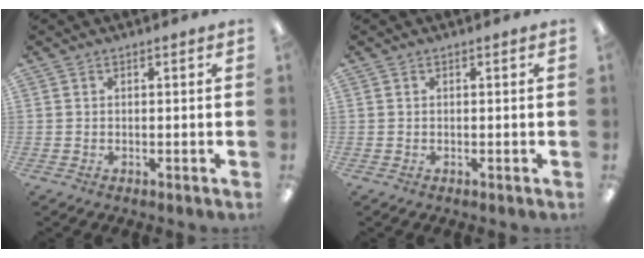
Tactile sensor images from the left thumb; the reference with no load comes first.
{"total": 0.0}